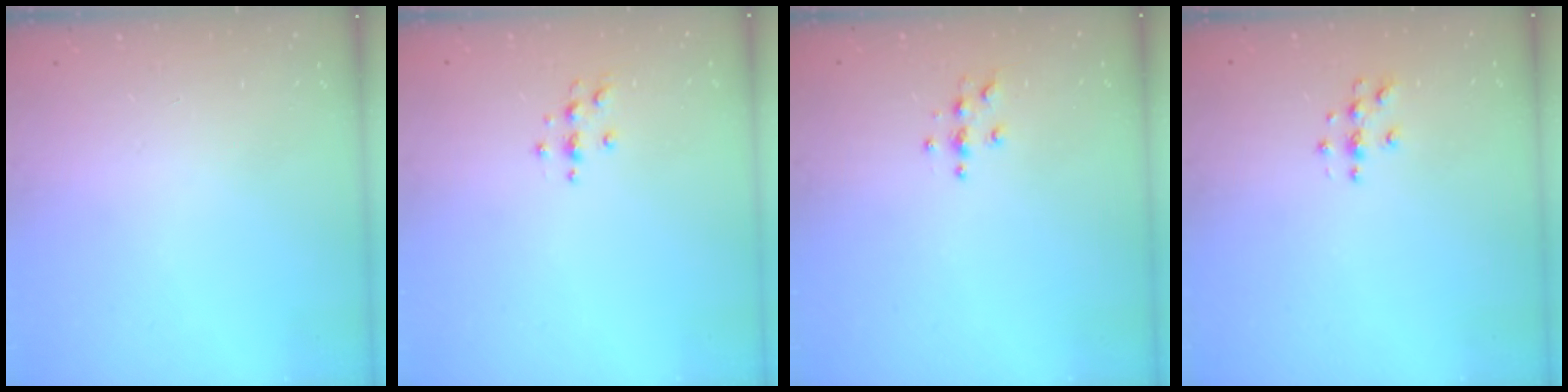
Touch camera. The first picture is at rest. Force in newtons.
{"total": 3.5, "press": 3.4, "slide": 0.5}
{"total": 3.8, "press": 3.8, "slide": 0.4}
{"total": 3.8, "press": 3.8, "slide": 0.4}